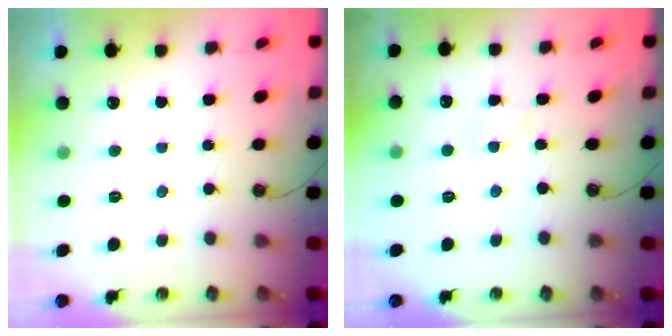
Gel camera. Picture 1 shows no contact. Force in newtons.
{"total": 1.6, "press": 1.6, "slide": 0.3}